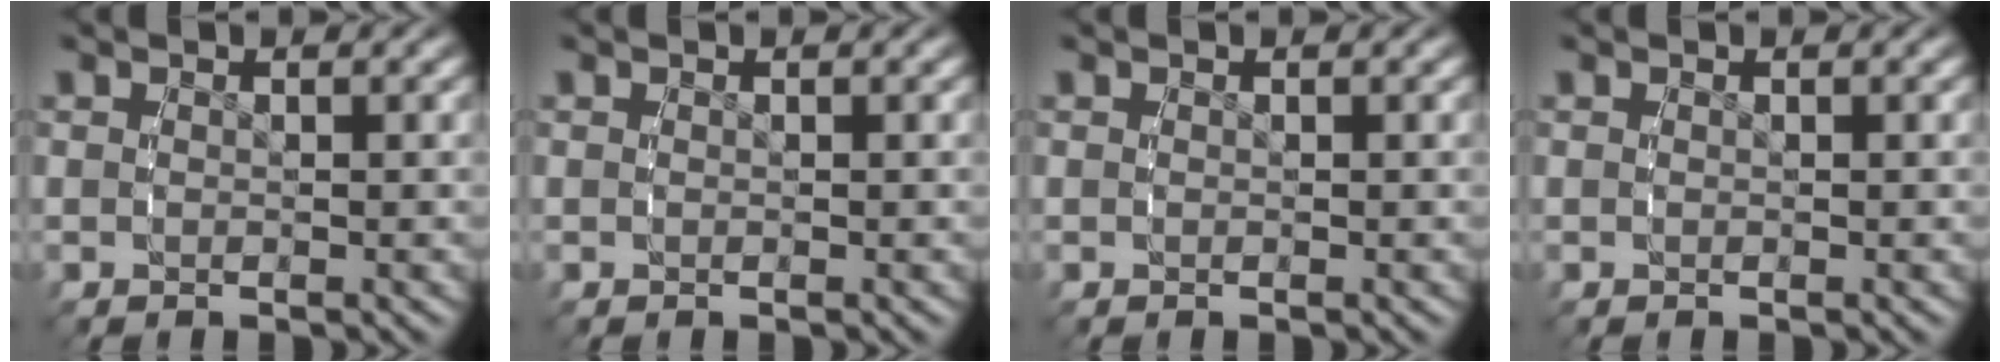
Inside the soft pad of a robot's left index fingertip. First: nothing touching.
{"total": 0.0}
{"total": 0.0}
{"total": 0.0}